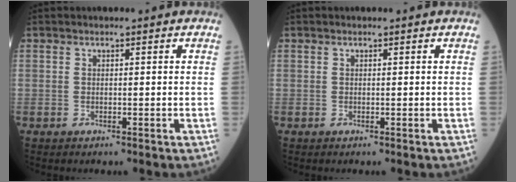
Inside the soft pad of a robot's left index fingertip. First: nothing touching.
{"total": 0.0}